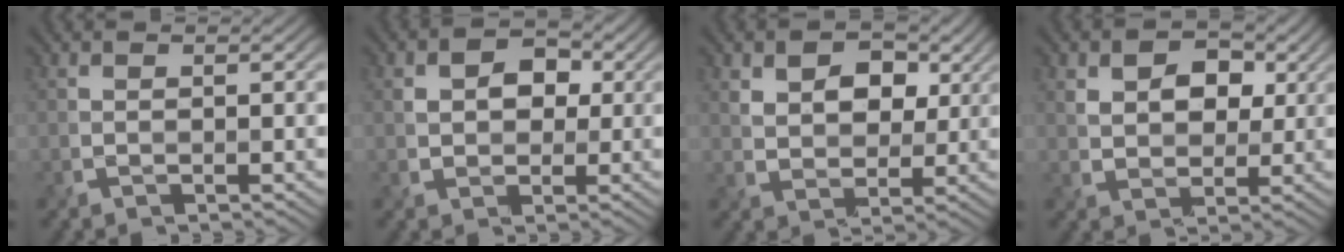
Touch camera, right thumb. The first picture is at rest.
{"total": 4.9, "force": [1.2, 3.8, 2.8], "torque": [-0.059, 0.005, 0.012]}
{"total": 7.3, "force": [3.1, 5.0, 4.3], "torque": [-0.095, -0.003, 0.045]}
{"total": 6.7, "force": [2.6, 4.8, 3.9], "torque": [-0.085, -0.001, 0.035]}